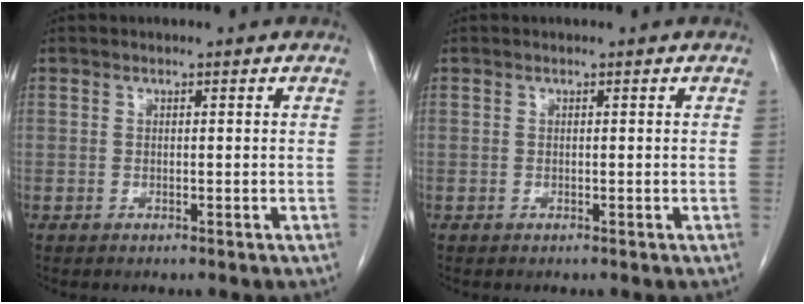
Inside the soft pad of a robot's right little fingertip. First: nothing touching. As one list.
[{"total": 0.0}]